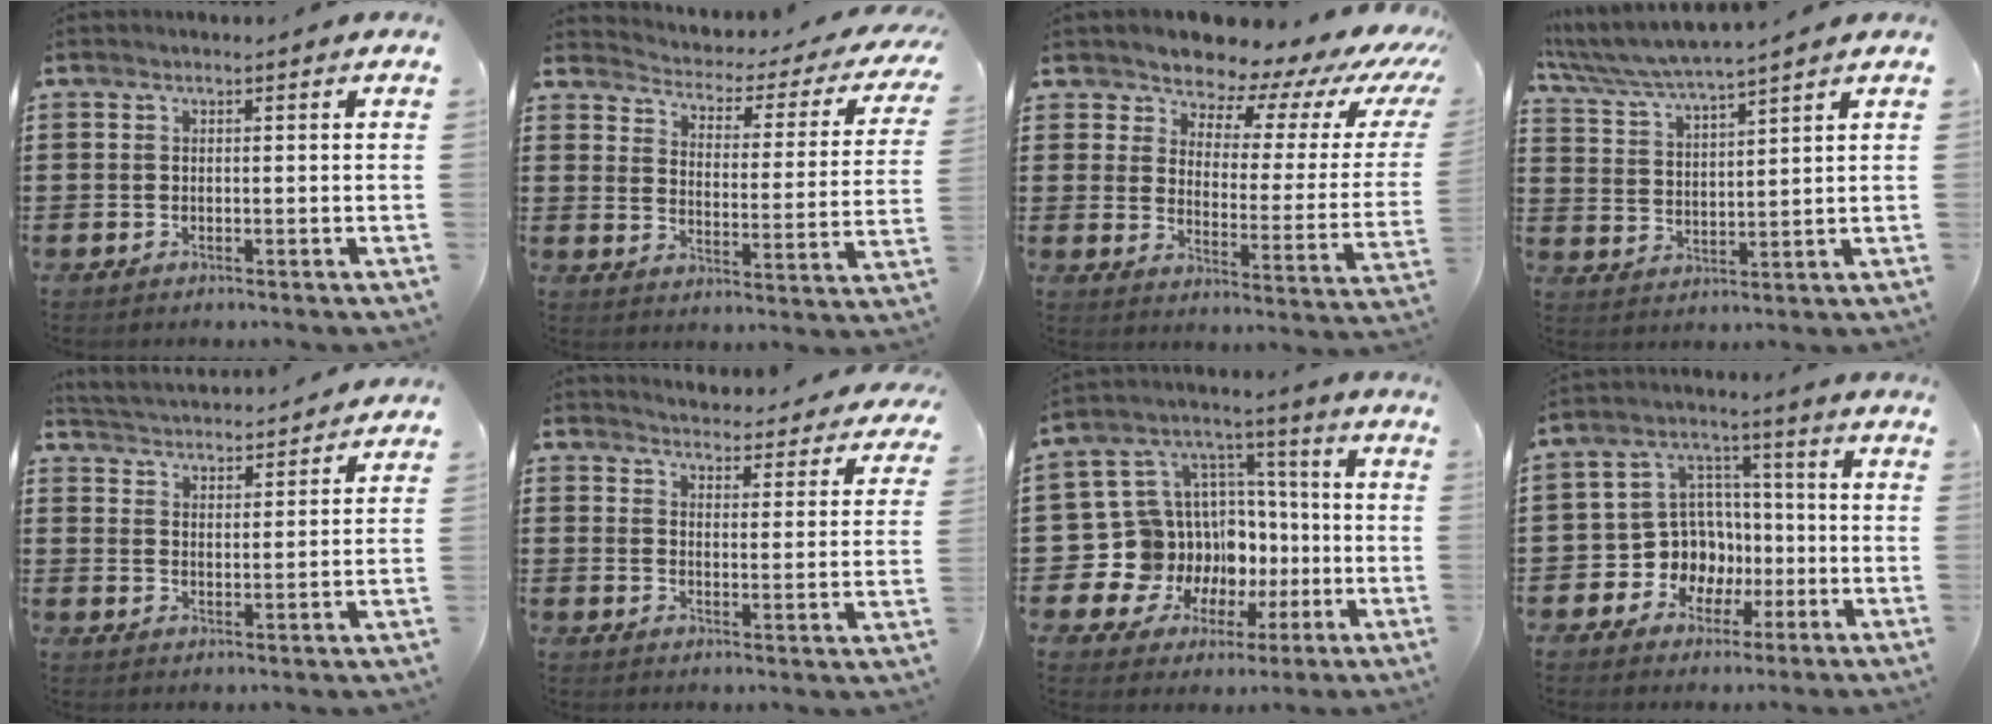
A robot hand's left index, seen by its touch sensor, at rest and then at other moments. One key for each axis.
{"total": 2.0, "fx": 1.8, "fy": 0.7, "fz": 0.6, "tx": -0.029, "ty": -0.024, "tz": 0.019}
{"total": 7.6, "fx": 7.0, "fy": 2.2, "fz": 2.0, "tx": -0.056, "ty": -0.059, "tz": 0.116}
{"total": 4.8, "fx": 4.5, "fy": -0.3, "fz": 1.6, "tx": -0.052, "ty": -0.028, "tz": 0.077}
{"total": 3.4, "fx": 3.4, "fy": -0.1, "fz": -0.5, "tx": -0.011, "ty": -0.027, "tz": 0.056}
{"total": 3.8, "fx": 3.8, "fy": -0.4, "fz": 0.1, "tx": -0.015, "ty": -0.040, "tz": 0.060}
{"total": 13.4, "fx": -3.4, "fy": 12.5, "fz": 3.1, "tx": -0.125, "ty": -0.023, "tz": -0.027}
{"total": 8.6, "fx": -1.3, "fy": 8.2, "fz": 2.4, "tx": -0.093, "ty": 0.003, "tz": -0.018}